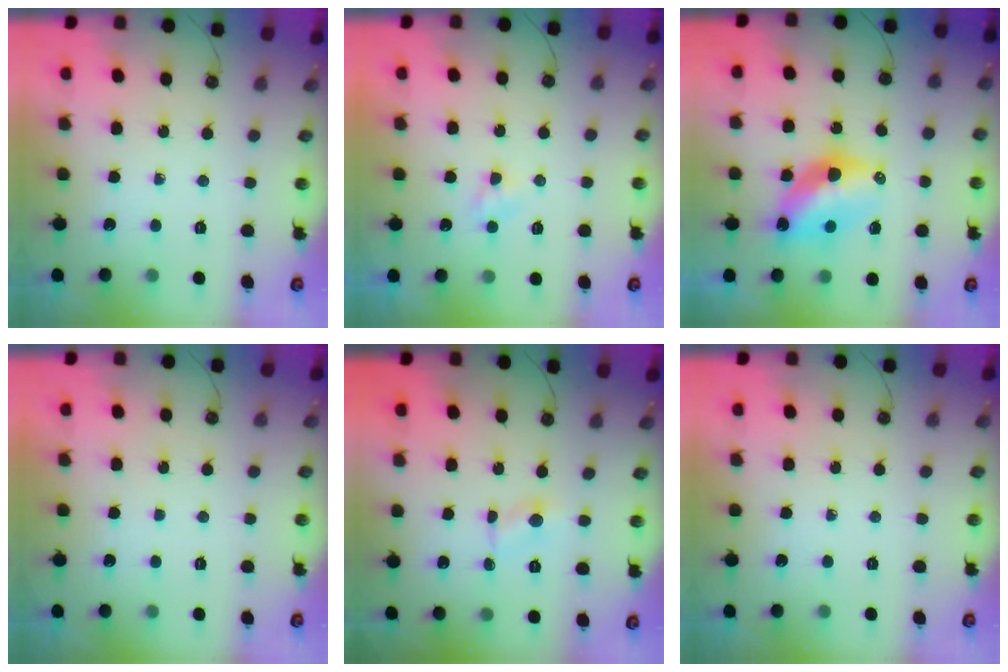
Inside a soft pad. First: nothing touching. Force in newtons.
{"total": 3.3, "press": 3.3, "slide": 0.5}
{"total": 11.3, "press": 11.3, "slide": 1.0}
{"total": 0.0}
{"total": 2.7, "press": 2.7, "slide": 0.3}
{"total": 0.0}